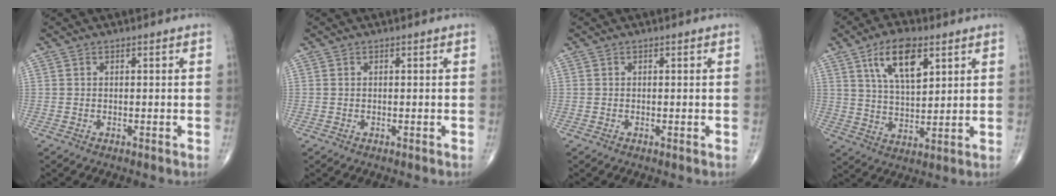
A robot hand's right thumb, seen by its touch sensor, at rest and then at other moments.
{"total": 0.0}
{"total": 0.0}
{"total": 11.5, "force": [5.4, 5.4, 8.6], "torque": [-0.137, -0.021, 0.104]}